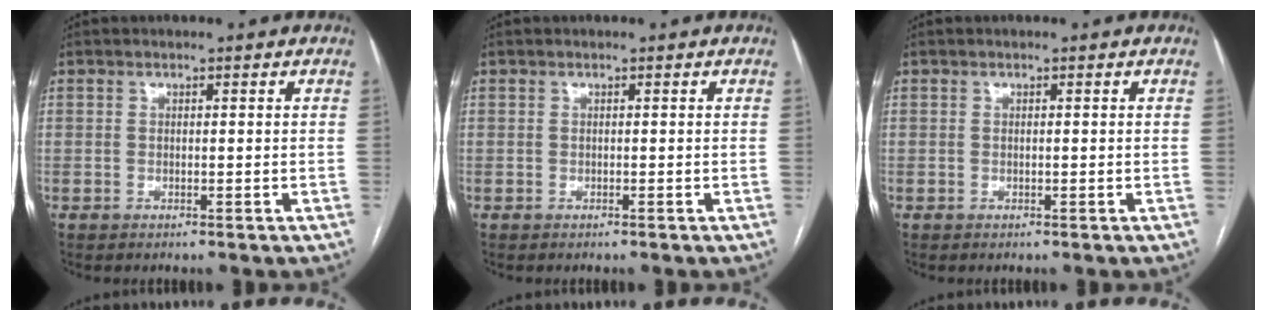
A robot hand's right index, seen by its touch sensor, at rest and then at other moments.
{"total": 0.0}
{"total": 0.0}